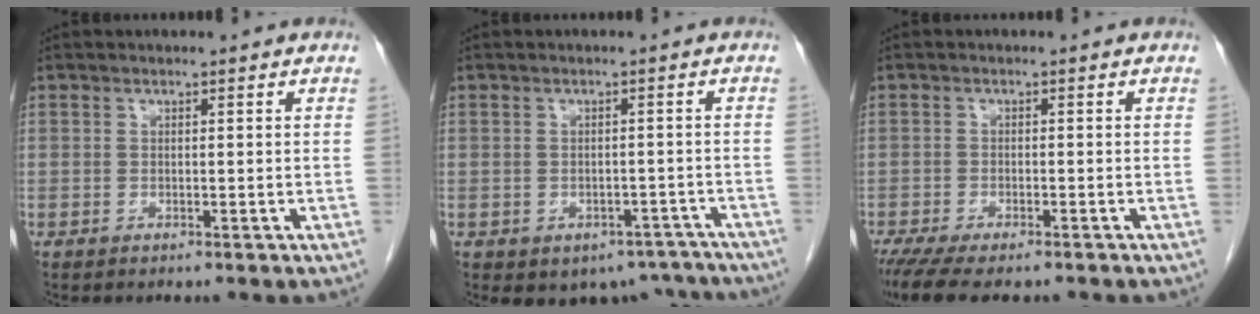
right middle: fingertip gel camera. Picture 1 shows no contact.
{"total": 8.0, "force": [-6.0, 4.9, 1.7], "torque": [-0.003, 0.015, -0.068]}
{"total": 9.7, "force": [-7.9, 2.5, 5.1], "torque": [-0.078, -0.011, -0.119]}